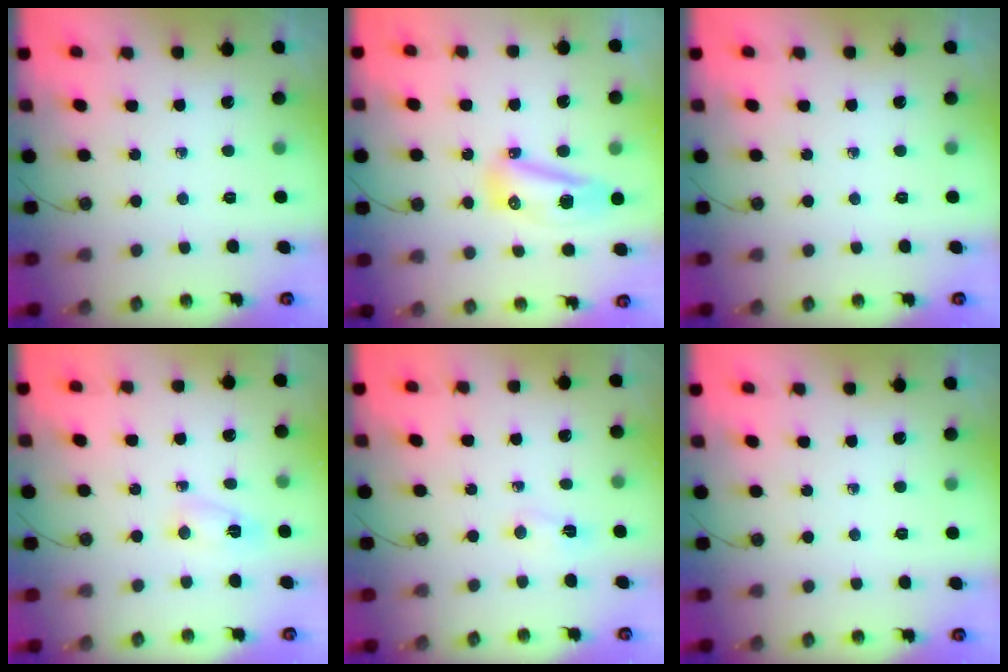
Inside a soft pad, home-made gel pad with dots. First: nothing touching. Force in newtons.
{"total": 9.2, "press": 9.0, "slide": 1.8}
{"total": 0.0}
{"total": 2.9, "press": 2.8, "slide": 0.6}
{"total": 2.5, "press": 2.4, "slide": 0.6}
{"total": 0.0}